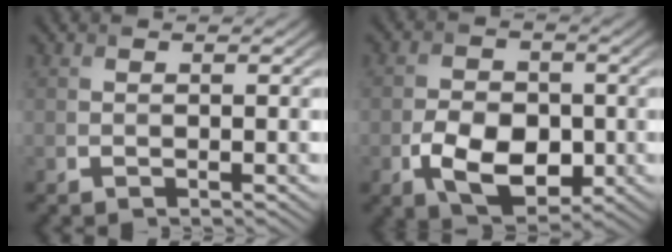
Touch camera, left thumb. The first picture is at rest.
{"total": 7.2, "force": [-2.1, 4.8, 5.0], "torque": [-0.094, -0.009, -0.040]}